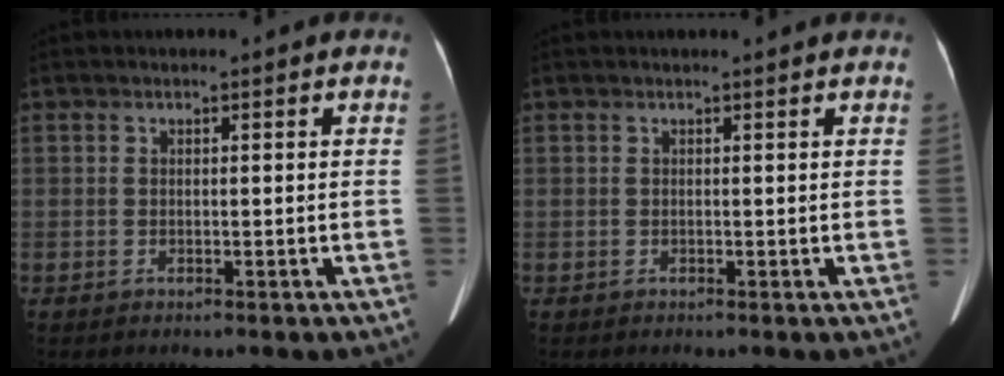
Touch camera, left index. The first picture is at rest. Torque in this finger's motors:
{"motor_torque": [0.70, -0.95, 0.17, 0.05]}